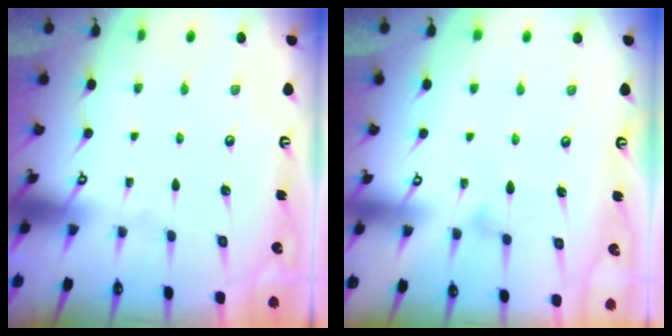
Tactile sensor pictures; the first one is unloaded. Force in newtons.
{"total": 8.4, "press": 8.4, "slide": 0.2}